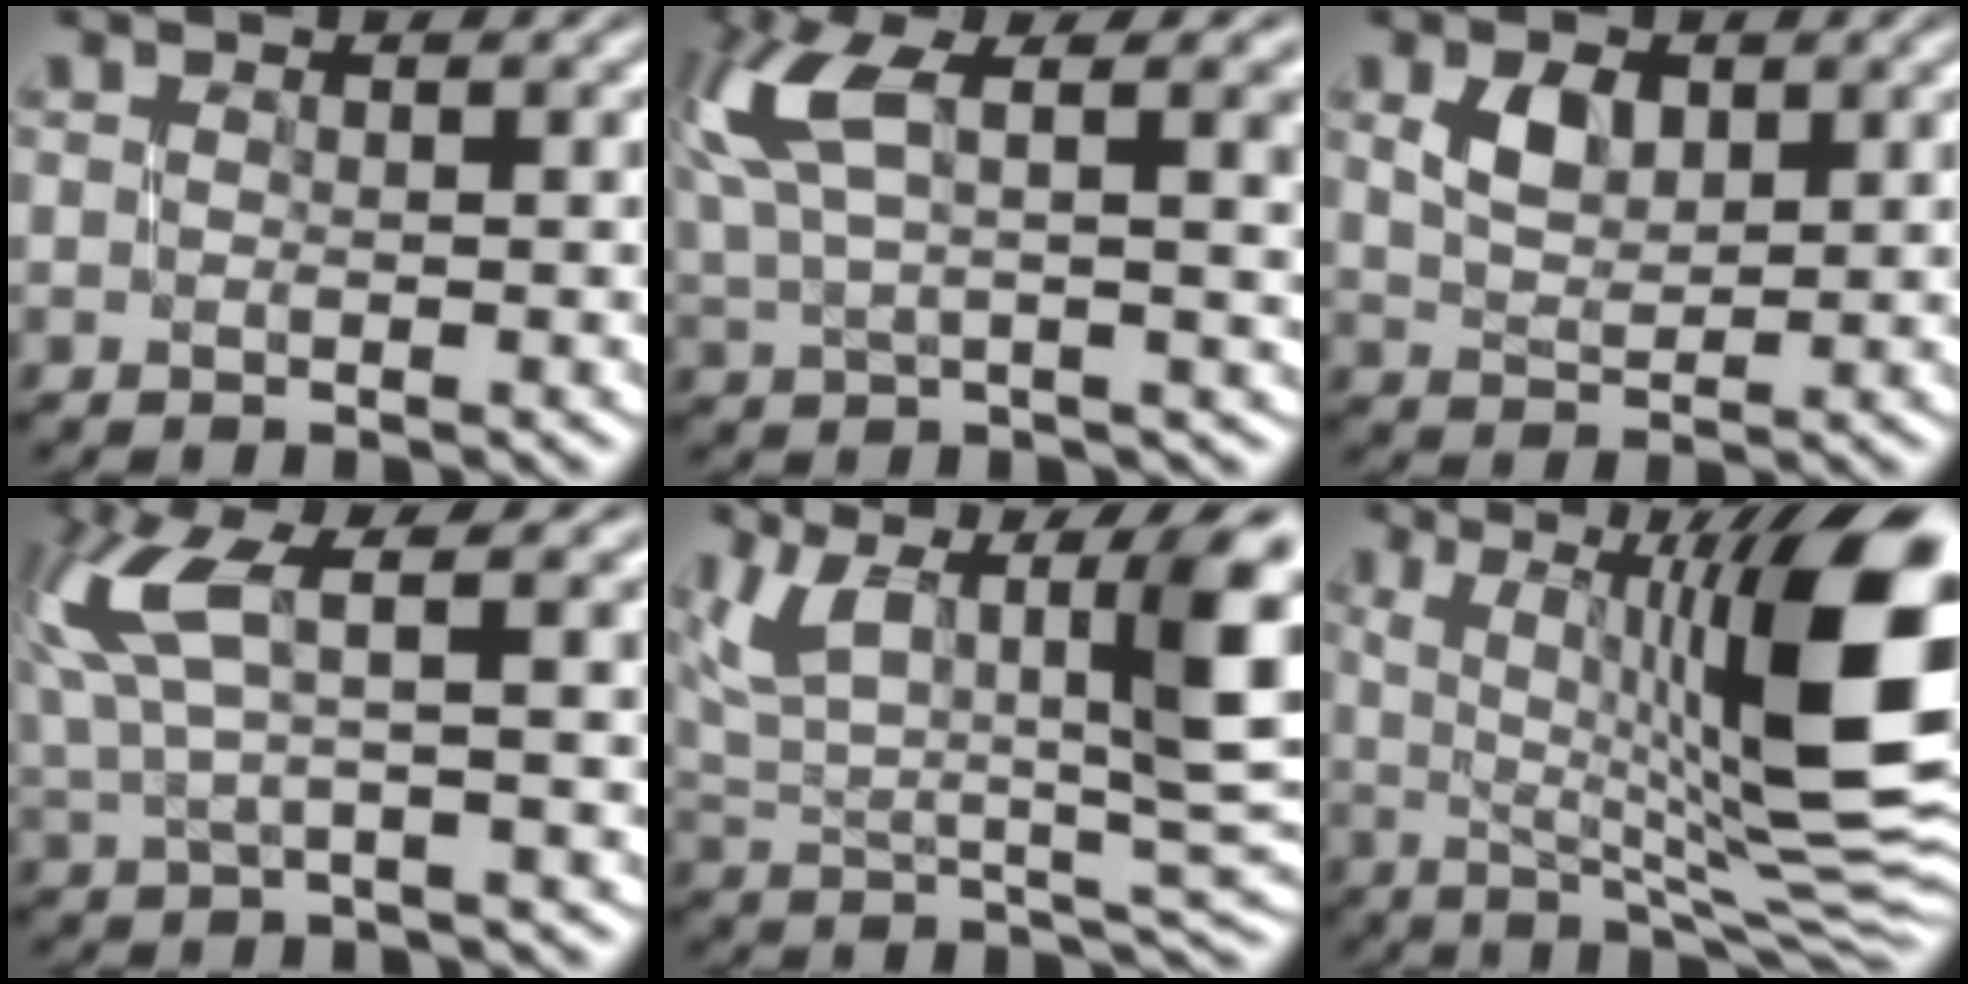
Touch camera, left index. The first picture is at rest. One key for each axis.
{"total": 10.3, "fx": 4.0, "fy": 3.5, "fz": 8.8, "tx": -0.183, "ty": 0.020, "tz": 0.076}
{"total": 2.8, "fx": 1.5, "fy": 1.8, "fz": 1.5, "tx": -0.034, "ty": 0.007, "tz": 0.033}
{"total": 8.2, "fx": 3.4, "fy": 1.9, "fz": 7.2, "tx": -0.150, "ty": 0.027, "tz": 0.065}
{"total": 12.5, "fx": 4.2, "fy": 5.6, "fz": 10.4, "tx": -0.169, "ty": 0.015, "tz": 0.071}
{"total": 15.8, "fx": 2.5, "fy": 4.4, "fz": 14.9, "tx": -0.206, "ty": 0.017, "tz": 0.047}